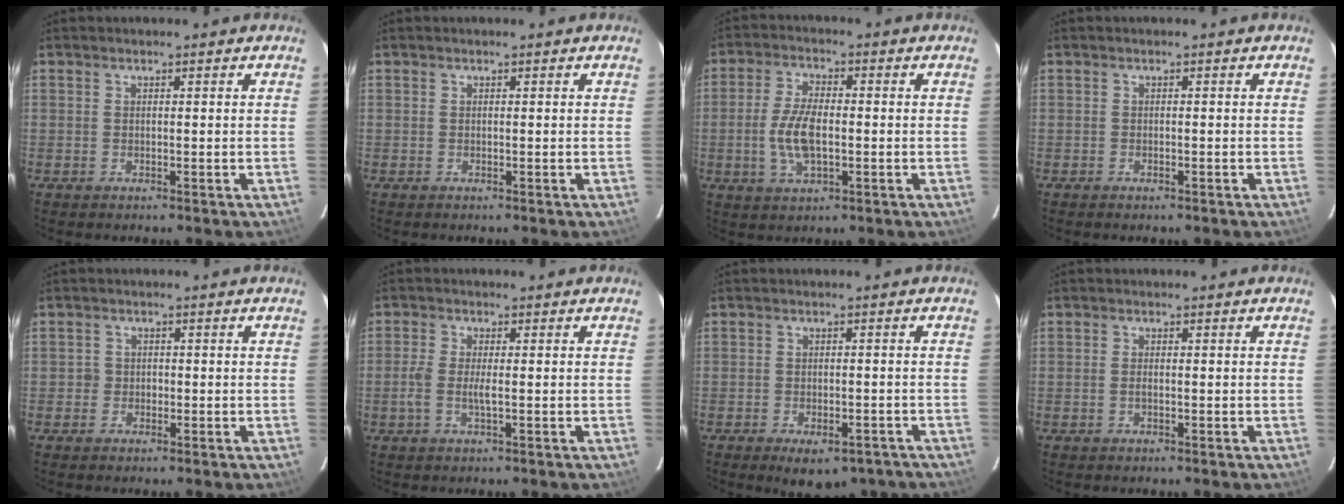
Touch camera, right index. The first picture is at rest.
{"total": 0.0}
{"total": 8.1, "force": [-1.3, 3.7, 7.1], "torque": [-0.147, 0.001, -0.024]}
{"total": 0.8, "force": [-0.7, 0.4, 0.3], "torque": [-0.008, 0.001, -0.011]}
{"total": 1.7, "force": [-0.6, 1.6, 0.0], "torque": [0.000, 0.004, -0.010]}
{"total": 3.4, "force": [-0.8, 0.7, 3.2], "torque": [-0.071, -0.001, -0.018]}
{"total": 9.1, "force": [-6.5, 4.3, 4.8], "torque": [-0.083, -0.003, -0.072]}
{"total": 1.0, "force": [-0.3, 0.4, 0.9], "torque": [-0.020, 0.000, -0.006]}